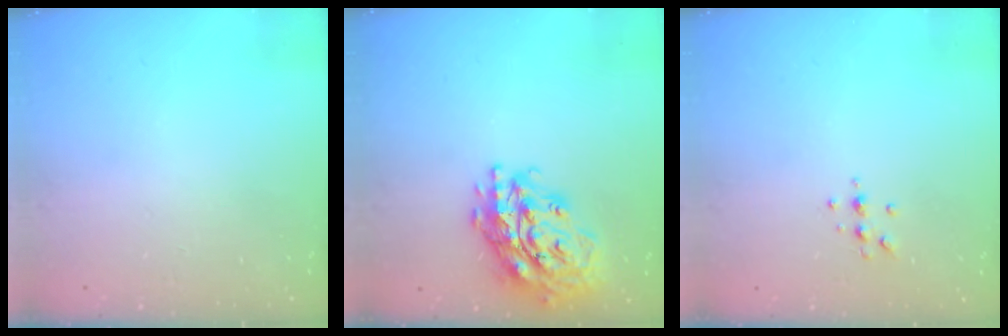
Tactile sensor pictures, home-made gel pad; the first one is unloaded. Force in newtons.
{"total": 21.0, "press": 20.9, "slide": 2.7}
{"total": 4.9, "press": 4.9, "slide": 0.7}